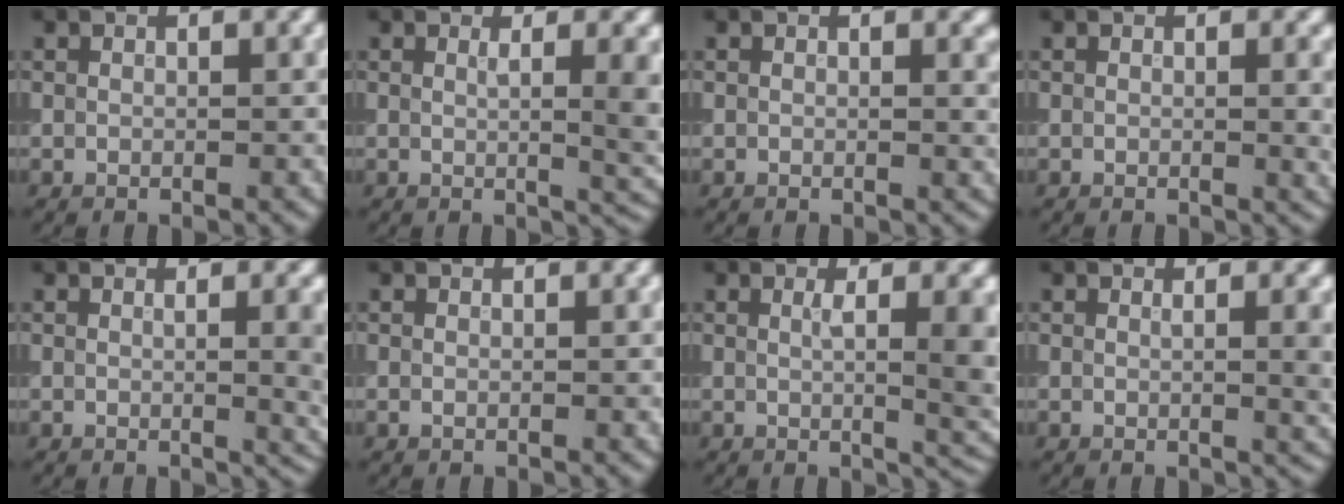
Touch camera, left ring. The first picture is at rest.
{"total": 4.6, "force": [0.6, 1.6, 4.3], "torque": [-0.037, -0.001, 0.010]}
{"total": 1.0, "force": [0.2, 0.3, 0.9], "torque": [-0.008, -0.002, 0.002]}
{"total": 2.0, "force": [0.1, 0.6, 1.9], "torque": [-0.018, -0.003, -0.001]}
{"total": 4.4, "force": [0.2, 1.6, 4.1], "torque": [-0.030, 0.001, 0.005]}
{"total": 0.0}
{"total": 5.2, "force": [0.5, 1.4, 4.9], "torque": [-0.057, -0.003, 0.008]}
{"total": 2.8, "force": [0.4, 0.8, 2.7], "torque": [-0.028, -0.002, 0.003]}